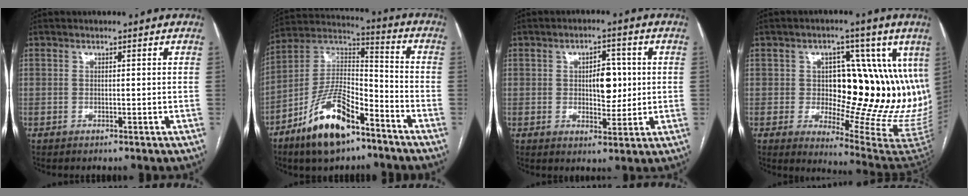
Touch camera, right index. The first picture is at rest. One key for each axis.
{"total": 15.2, "fx": -9.4, "fy": 5.2, "fz": 10.7, "tx": -0.207, "ty": 0.011, "tz": -0.171}
{"total": 5.8, "fx": 0.6, "fy": 3.1, "fz": 4.9, "tx": -0.067, "ty": 0.009, "tz": 0.014}
{"total": 17.6, "fx": 3.7, "fy": 7.5, "fz": 15.5, "tx": -0.184, "ty": 0.011, "tz": 0.053}